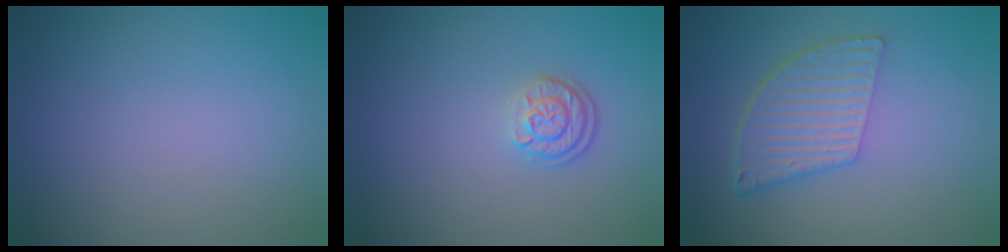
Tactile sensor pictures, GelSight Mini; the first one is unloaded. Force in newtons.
{"total": 2.4, "press": 1.9, "slide": 1.5}
{"total": 5.5, "press": 3.8, "slide": 4.0}